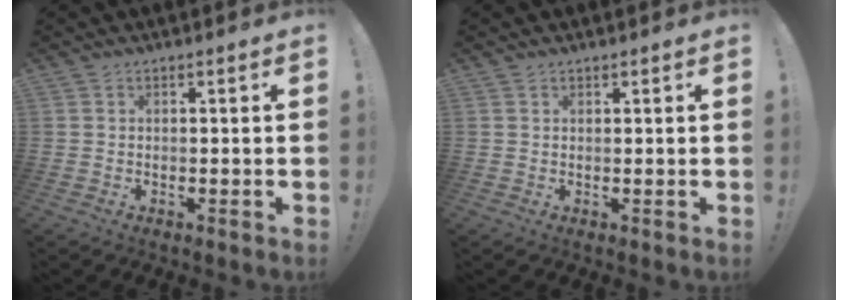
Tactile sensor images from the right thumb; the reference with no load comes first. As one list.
[{"total": 0.6, "force": [0.6, 0.0, 0.1], "torque": [0.004, -0.004, 0.011]}]